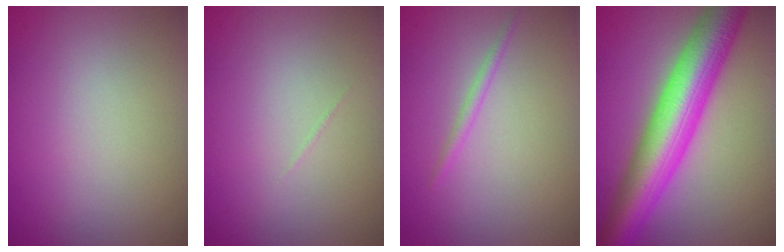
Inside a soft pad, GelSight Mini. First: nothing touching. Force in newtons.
{"total": 0.0}
{"total": 1.0, "press": 1.0, "slide": 0.0}
{"total": 10.0, "press": 10.0, "slide": 0.3}